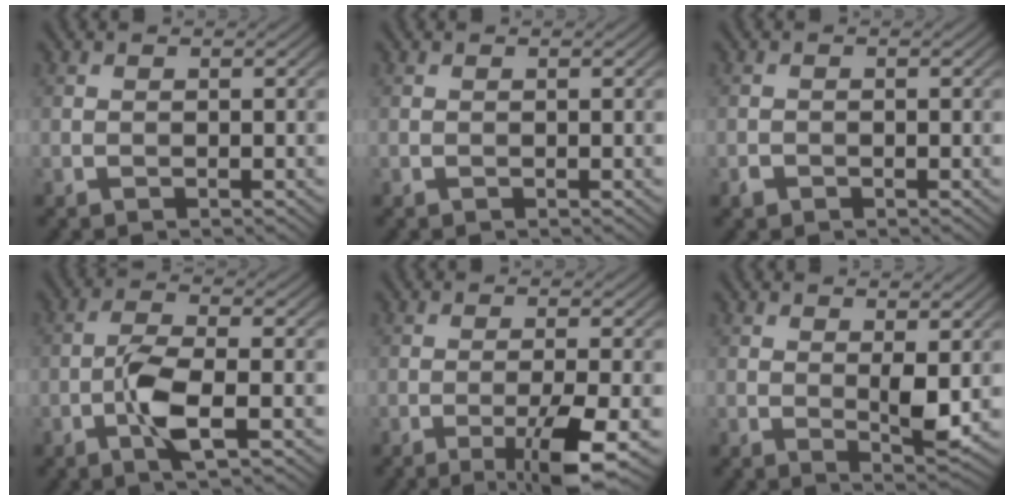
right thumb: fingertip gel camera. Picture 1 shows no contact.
{"total": 0.0}
{"total": 0.6, "force": [-0.4, 0.4, 0.2], "torque": [-0.004, -0.002, -0.008]}
{"total": 5.4, "force": [-1.8, 1.4, 4.9], "torque": [-0.105, 0.005, -0.040]}
{"total": 6.2, "force": [-2.5, 0.7, 5.6], "torque": [-0.090, 0.005, -0.045]}
{"total": 3.6, "force": [0.8, 1.0, 3.3], "torque": [-0.063, -0.008, 0.018]}